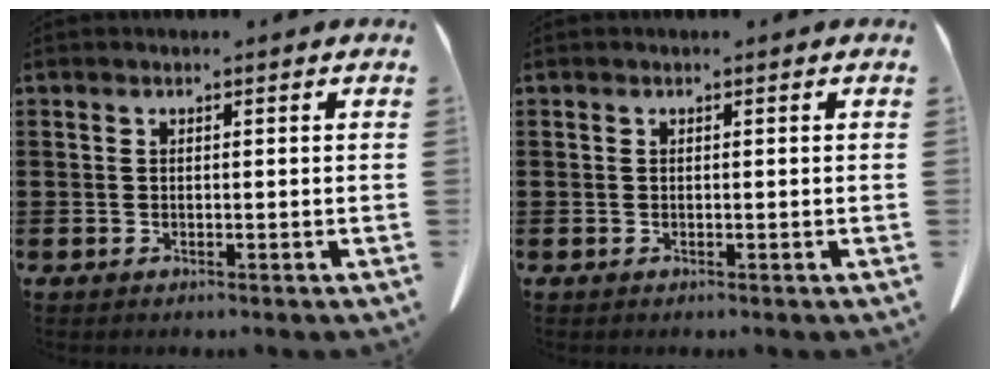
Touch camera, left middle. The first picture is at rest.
{"total": 0.0}